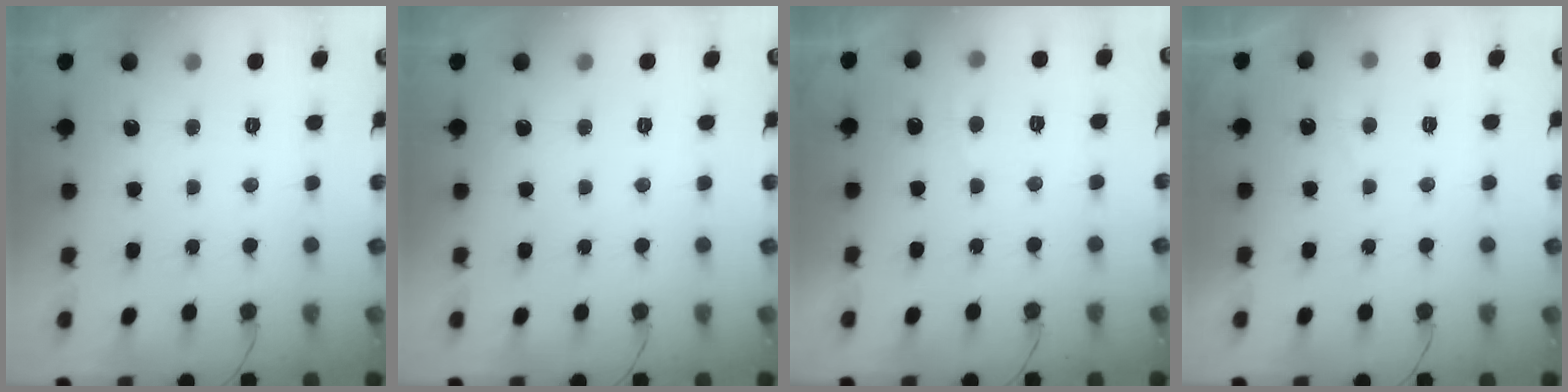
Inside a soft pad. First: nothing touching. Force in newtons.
{"total": 0.0}
{"total": 2.4, "press": 2.3, "slide": 0.6}
{"total": 0.9, "press": 0.7, "slide": 0.5}